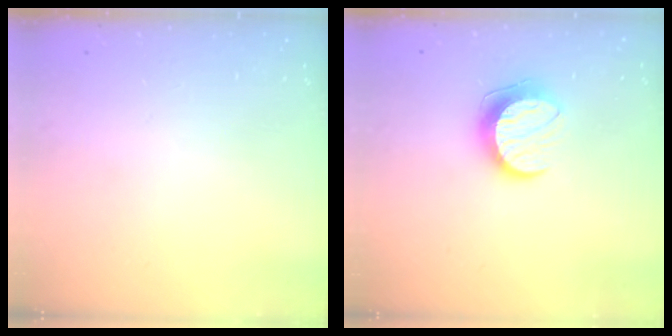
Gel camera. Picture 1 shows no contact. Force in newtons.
{"total": 10.7, "press": 10.7, "slide": 0.5}